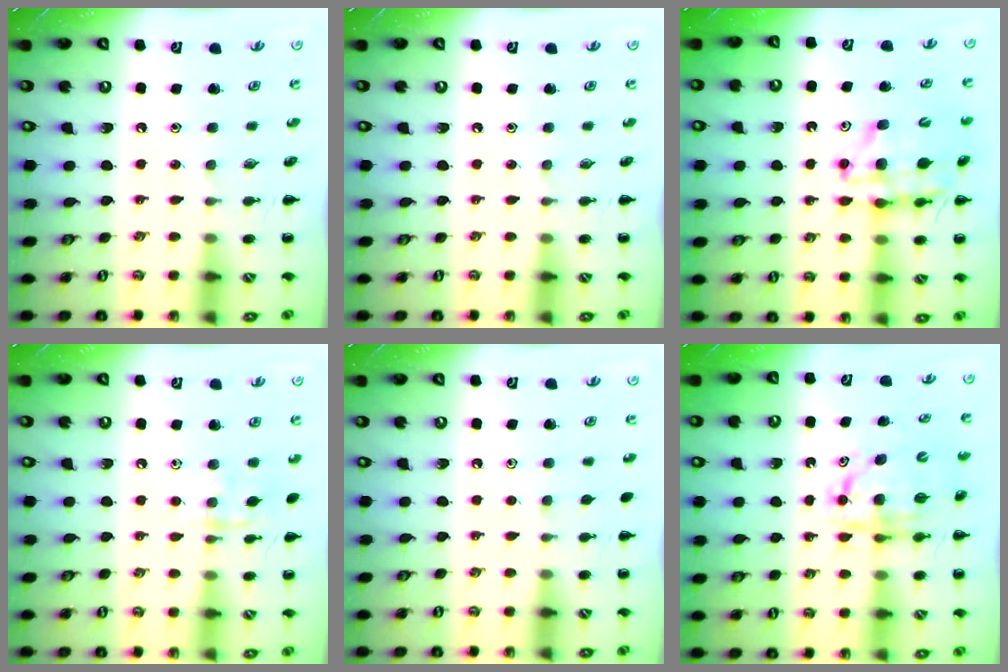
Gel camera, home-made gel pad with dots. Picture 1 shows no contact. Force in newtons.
{"total": 0.0}
{"total": 12.5, "press": 12.0, "slide": 3.6}
{"total": 7.5, "press": 7.4, "slide": 1.0}
{"total": 1.5, "press": 1.3, "slide": 0.7}
{"total": 6.7, "press": 6.6, "slide": 1.0}